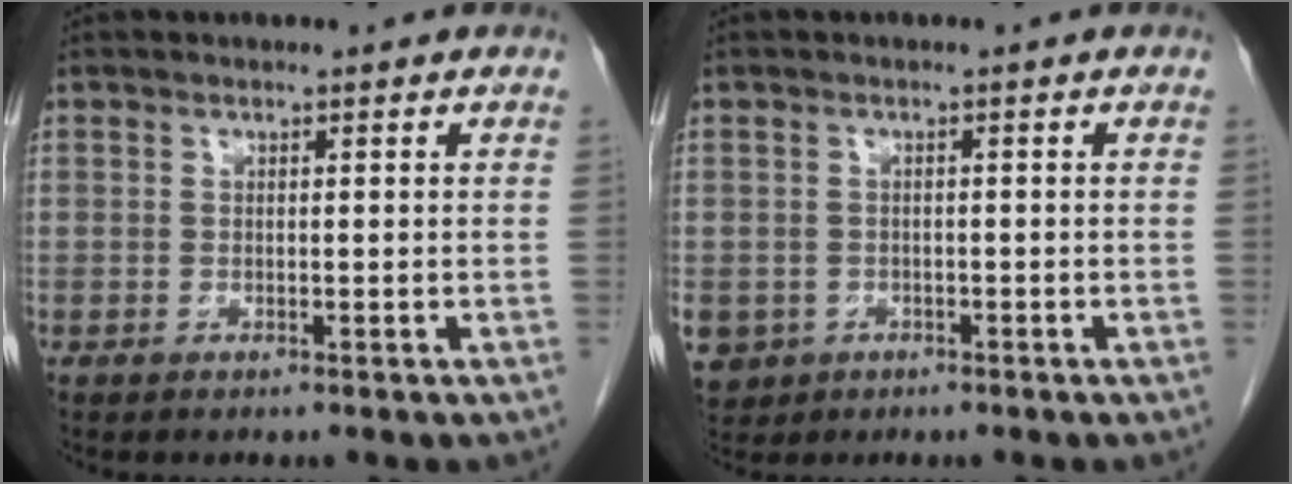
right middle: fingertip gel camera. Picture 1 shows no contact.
{"total": 6.5, "force": [-2.8, 5.5, 1.8], "torque": [-0.050, -0.002, -0.040]}